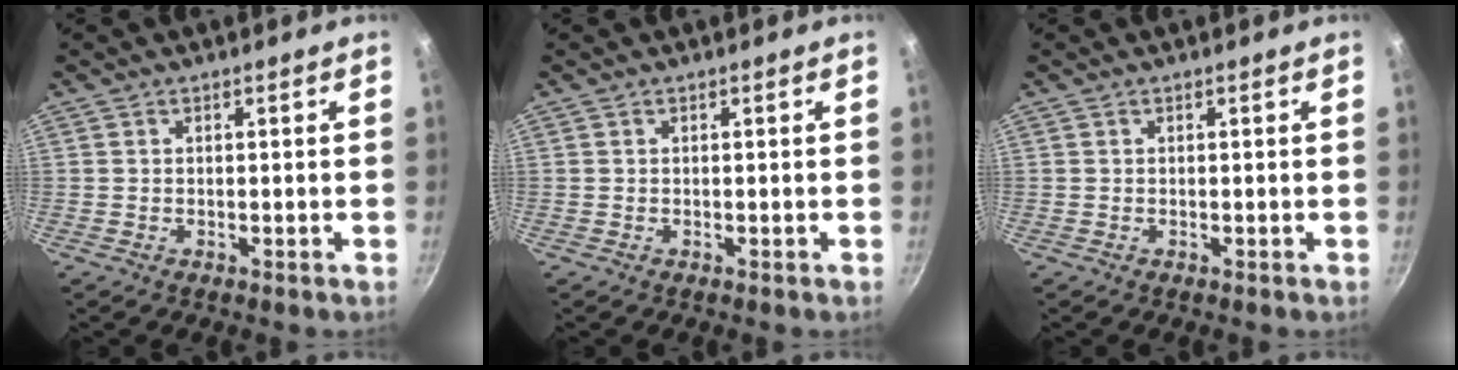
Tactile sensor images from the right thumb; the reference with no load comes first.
{"total": 0.0}
{"total": 0.0}